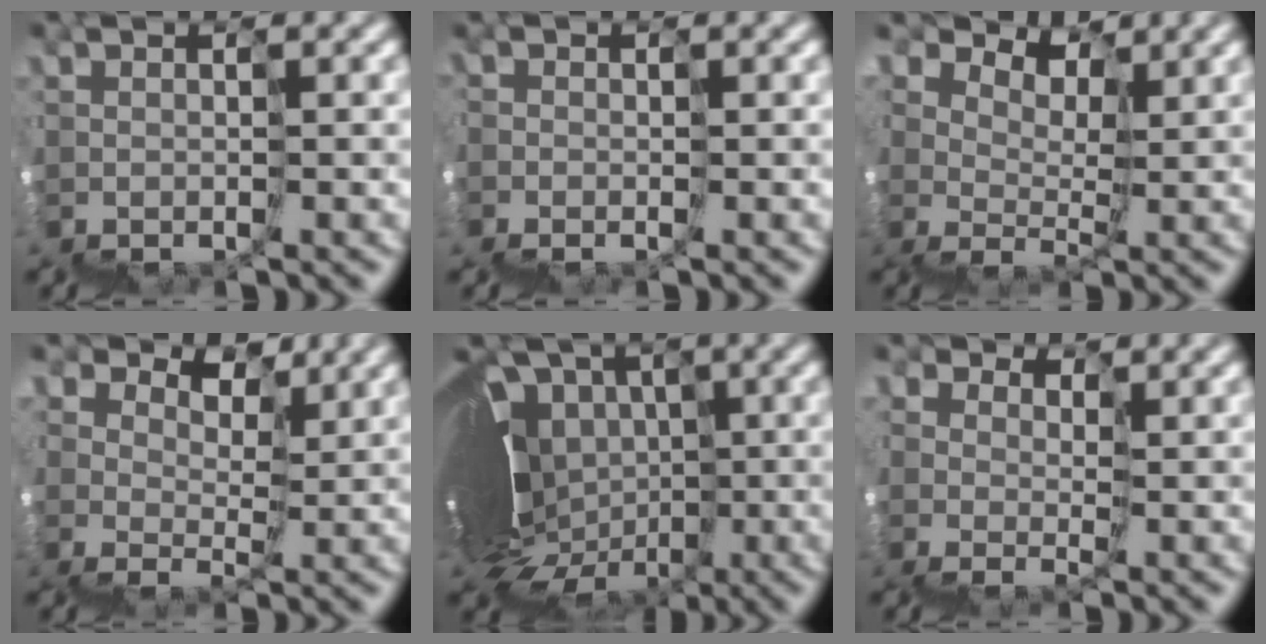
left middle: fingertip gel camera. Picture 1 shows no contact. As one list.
[{"total": 2.7, "force": [-1.5, 1.4, 1.6], "torque": [-0.030, -0.016, -0.023]}, {"total": 4.0, "force": [3.7, 0.3, -1.3], "torque": [0.027, 0.015, 0.068]}, {"total": 4.1, "force": [3.4, 2.3, 0.2], "torque": [0.010, 0.016, 0.068]}, {"total": 12.9, "force": [-0.8, 8.4, 9.7], "torque": [-0.129, 0.058, -0.009]}, {"total": 1.9, "force": [1.1, 1.5, 0.6], "torque": [-0.007, 0.004, 0.025]}]